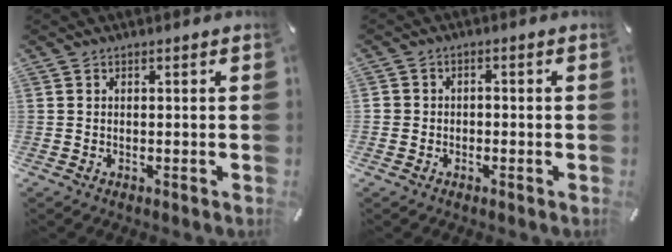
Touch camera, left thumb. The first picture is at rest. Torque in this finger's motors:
{"motor_torque": [0.74, 1.42, 0.30, 0.36, 0.05]}